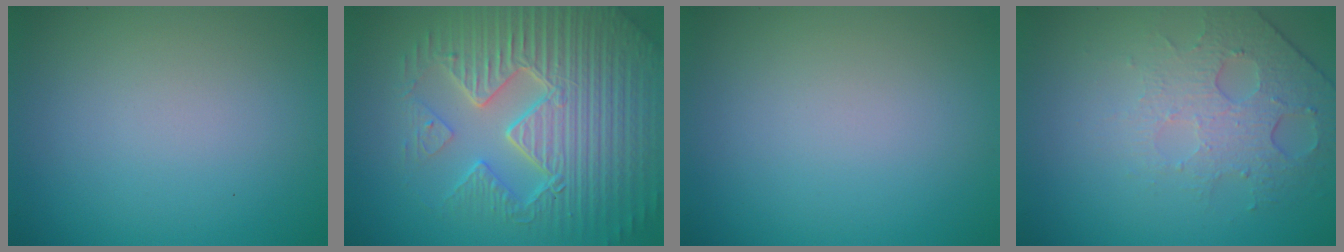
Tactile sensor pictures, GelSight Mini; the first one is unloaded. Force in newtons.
{"total": 9.5, "press": 6.7, "slide": 6.8}
{"total": 0.0}
{"total": 4.8, "press": 3.2, "slide": 3.6}